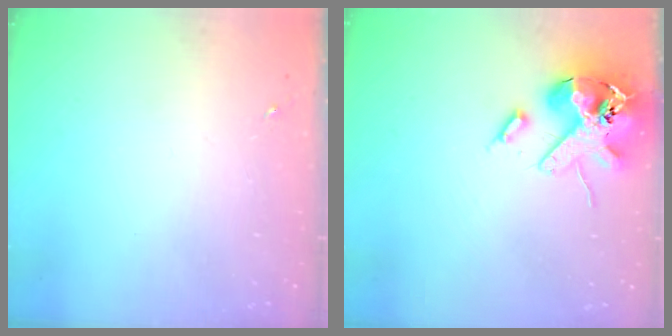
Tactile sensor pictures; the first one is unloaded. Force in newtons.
{"total": 16.3, "press": 16.1, "slide": 2.7}